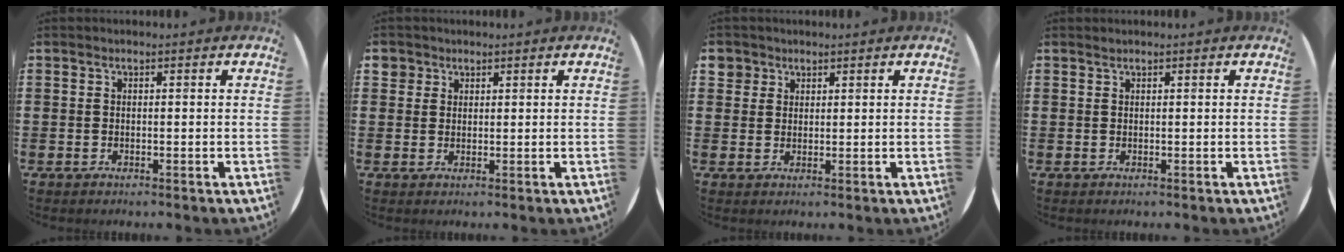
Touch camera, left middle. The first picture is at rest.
{"total": 1.8, "force": [1.4, 1.2, 0.0], "torque": [0.005, 0.002, 0.025]}
{"total": 2.3, "force": [1.6, 1.6, 0.1], "torque": [0.002, 0.004, 0.029]}
{"total": 0.0}